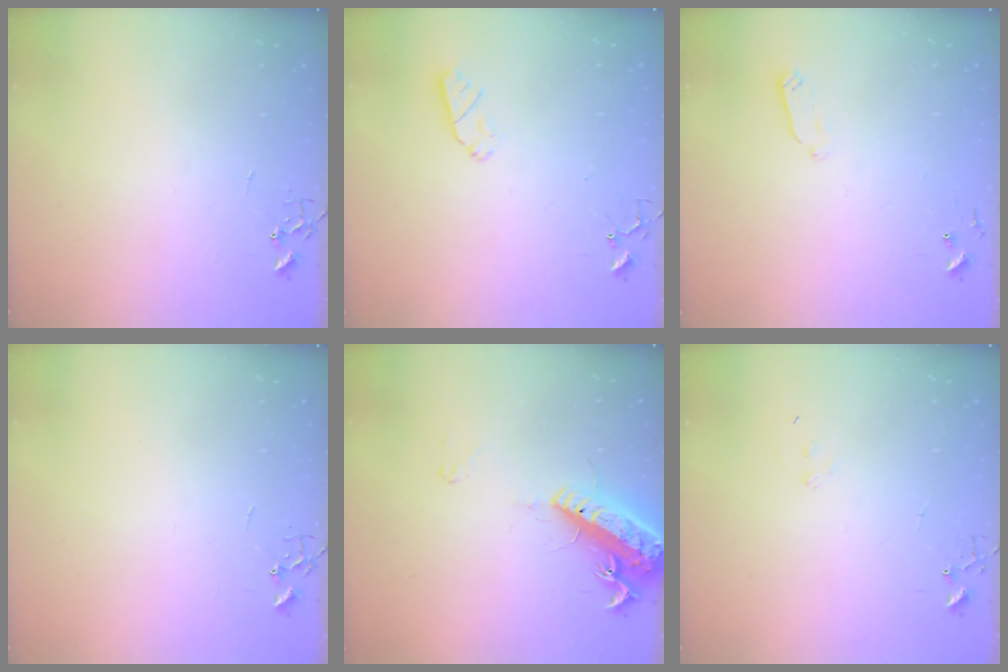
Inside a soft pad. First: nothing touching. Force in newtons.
{"total": 5.5, "press": 5.5, "slide": 0.4}
{"total": 2.9, "press": 2.9, "slide": 0.4}
{"total": 0.0}
{"total": 15.7, "press": 15.3, "slide": 3.5}
{"total": 6.8, "press": 6.8, "slide": 0.5}